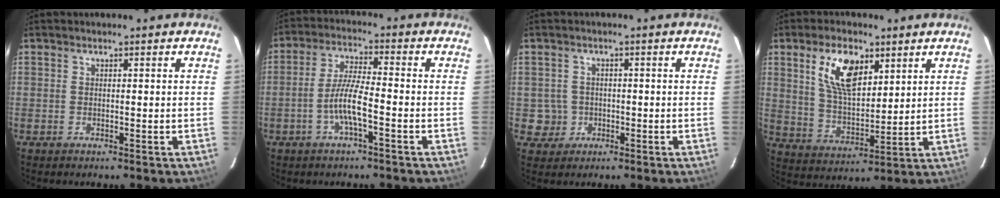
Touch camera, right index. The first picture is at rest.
{"total": 6.6, "force": [-2.7, 0.7, 6.0], "torque": [-0.124, 0.002, -0.052]}
{"total": 4.1, "force": [-0.7, 4.1, 0.0], "torque": [0.000, 0.020, -0.004]}
{"total": 11.5, "force": [5.5, 5.7, 8.4], "torque": [-0.153, 0.010, 0.111]}